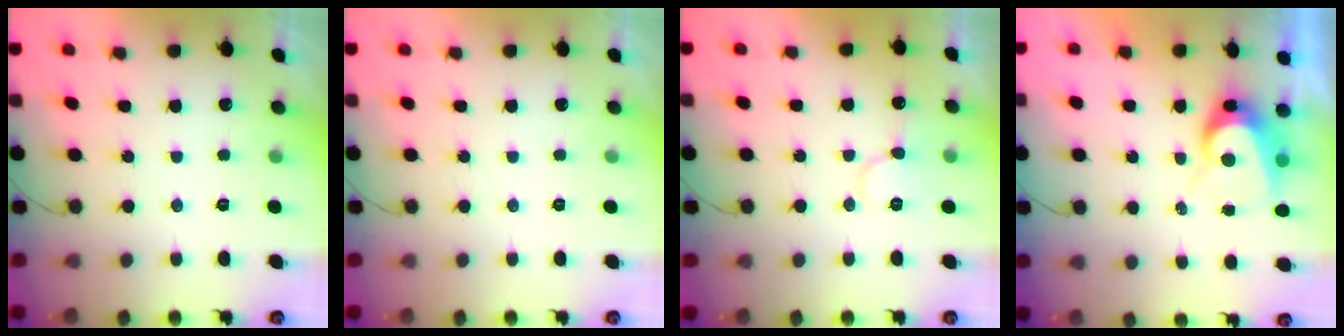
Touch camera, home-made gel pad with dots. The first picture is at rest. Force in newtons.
{"total": 0.0}
{"total": 8.8, "press": 8.7, "slide": 1.2}
{"total": 8.2, "press": 8.2, "slide": 0.8}